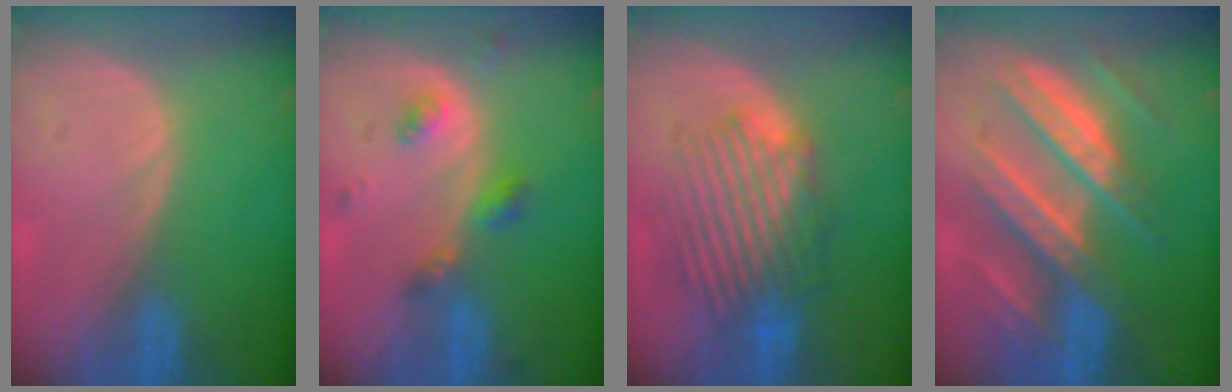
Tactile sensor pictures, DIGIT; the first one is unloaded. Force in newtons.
{"total": 4.2, "press": 4.1, "slide": 1.1}
{"total": 8.6, "press": 8.2, "slide": 2.6}
{"total": 11.2, "press": 11.1, "slide": 1.0}